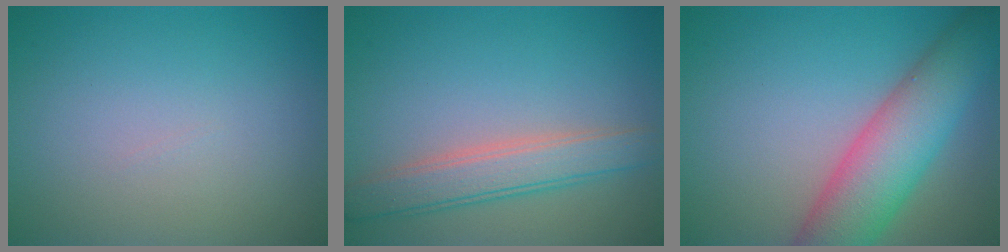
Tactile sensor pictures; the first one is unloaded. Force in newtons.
{"total": 4.0, "press": 4.0, "slide": 0.3}
{"total": 8.2, "press": 8.2, "slide": 0.2}